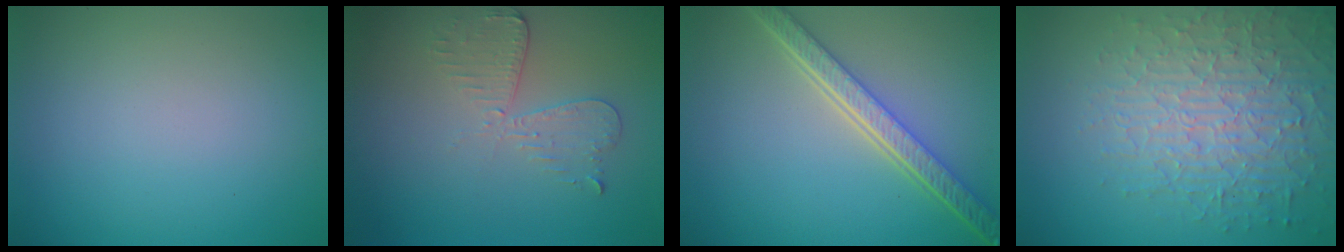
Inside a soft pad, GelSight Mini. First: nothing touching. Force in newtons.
{"total": 2.9, "press": 2.5, "slide": 1.5}
{"total": 5.6, "press": 4.3, "slide": 3.6}
{"total": 6.2, "press": 5.1, "slide": 3.6}